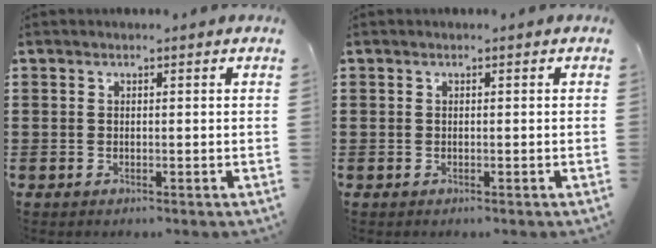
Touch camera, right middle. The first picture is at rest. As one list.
[{"total": 0.0}]